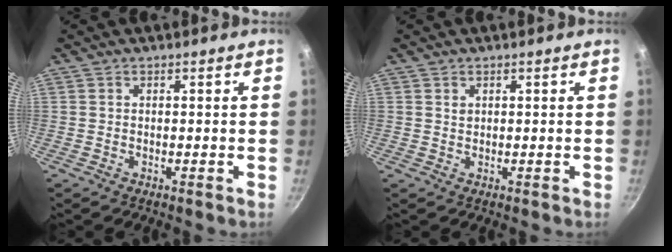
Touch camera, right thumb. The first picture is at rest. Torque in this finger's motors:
{"motor_torque": [0.29, 0.05, 0.24, 0.01, 0.05]}